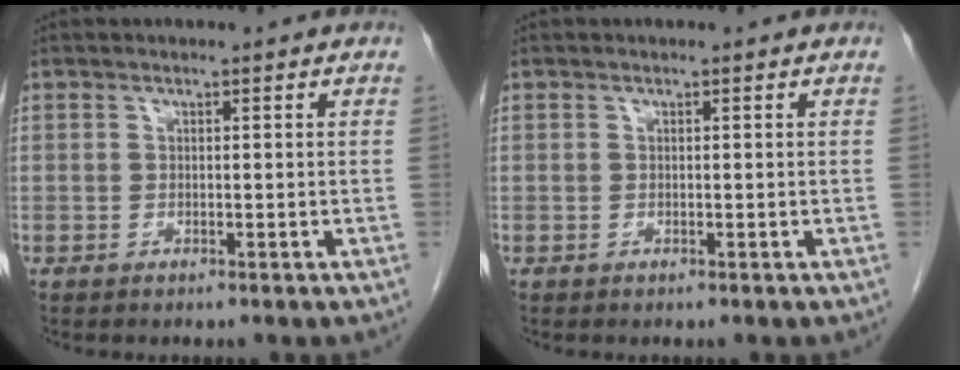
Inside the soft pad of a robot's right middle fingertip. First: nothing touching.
{"total": 0.0}